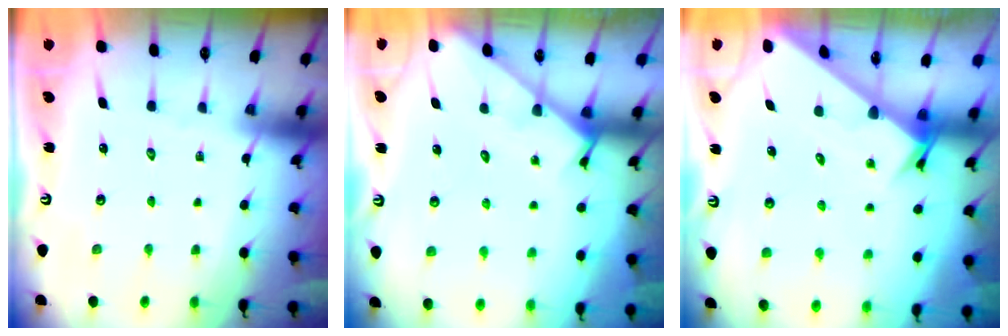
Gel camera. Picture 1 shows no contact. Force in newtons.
{"total": 3.1, "press": 3.1, "slide": 0.3}
{"total": 2.9, "press": 2.9, "slide": 0.1}